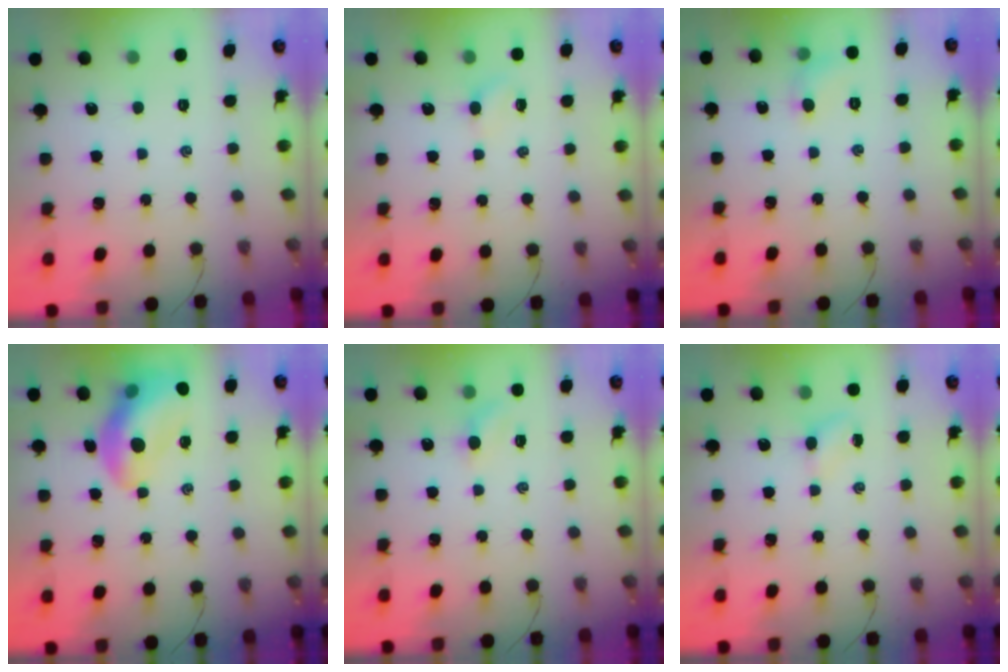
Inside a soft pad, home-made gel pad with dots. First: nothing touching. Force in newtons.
{"total": 1.6, "press": 1.5, "slide": 0.6}
{"total": 5.4, "press": 5.1, "slide": 1.6}
{"total": 13.6, "press": 12.9, "slide": 4.1}
{"total": 2.9, "press": 2.7, "slide": 0.9}
{"total": 2.8, "press": 2.6, "slide": 0.9}